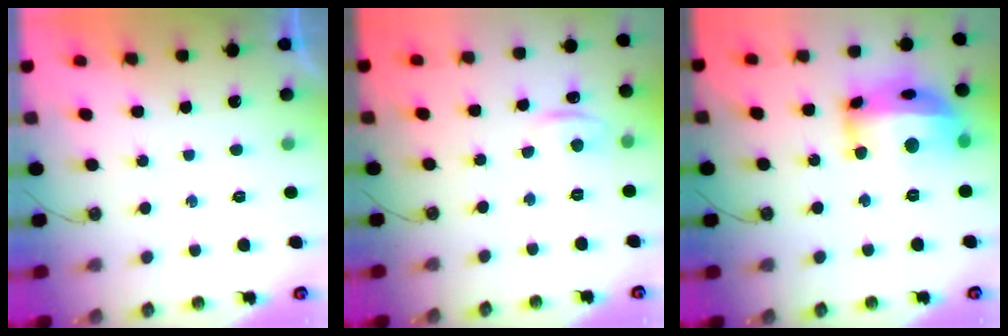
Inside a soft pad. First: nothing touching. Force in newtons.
{"total": 3.1, "press": 3.0, "slide": 0.5}
{"total": 17.3, "press": 17.2, "slide": 1.8}